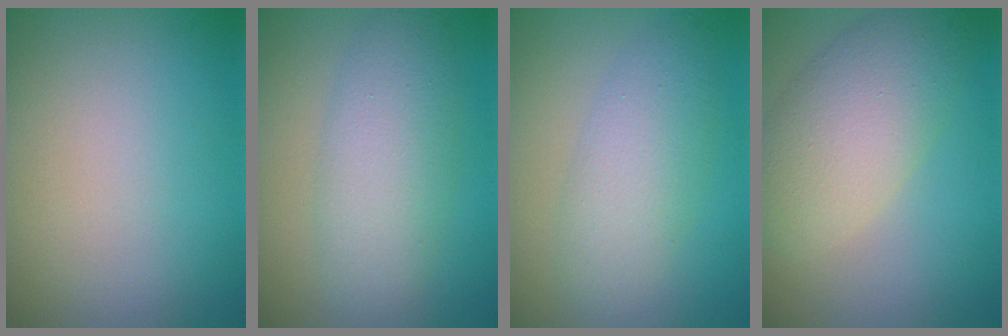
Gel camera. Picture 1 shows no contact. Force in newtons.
{"total": 5.5, "press": 5.5, "slide": 0.1}
{"total": 4.5, "press": 4.5, "slide": 0.1}
{"total": 6.5, "press": 6.5, "slide": 0.4}